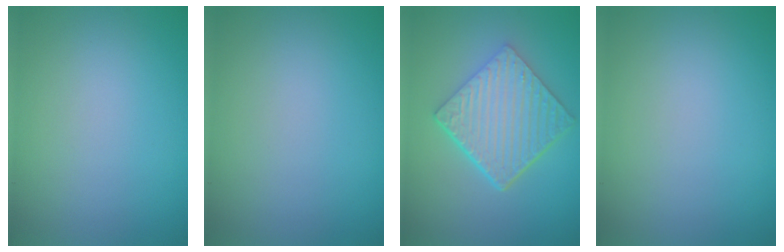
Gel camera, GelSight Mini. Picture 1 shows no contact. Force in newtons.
{"total": 0.0}
{"total": 6.4, "press": 4.5, "slide": 4.7}
{"total": 0.0}